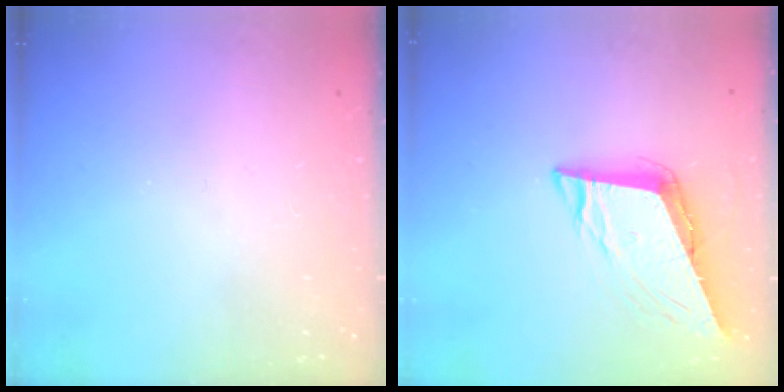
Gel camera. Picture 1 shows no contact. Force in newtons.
{"total": 9.8, "press": 9.3, "slide": 3.0}